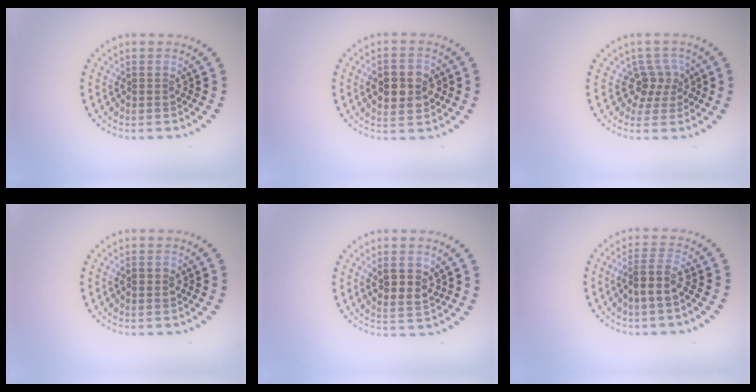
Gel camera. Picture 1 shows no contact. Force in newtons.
{"total": 4.9, "press": 4.9, "slide": 0.1}
{"total": 2.6, "press": 2.0, "slide": 1.7}
{"total": 1.3, "press": 1.3, "slide": 0.2}
{"total": 3.0, "press": 2.9, "slide": 0.9}
{"total": 2.6, "press": 2.2, "slide": 1.5}